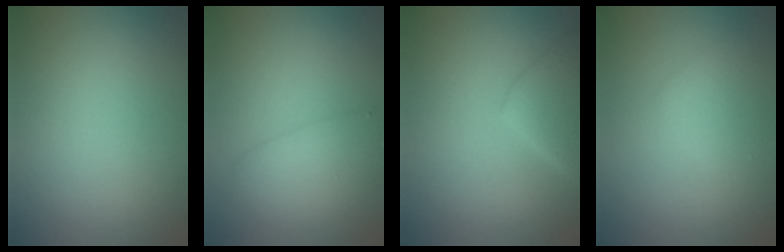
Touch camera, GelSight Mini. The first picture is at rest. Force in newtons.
{"total": 2.8, "press": 2.8, "slide": 0.1}
{"total": 4.4, "press": 4.4, "slide": 0.2}
{"total": 1.9, "press": 1.9, "slide": 0.2}